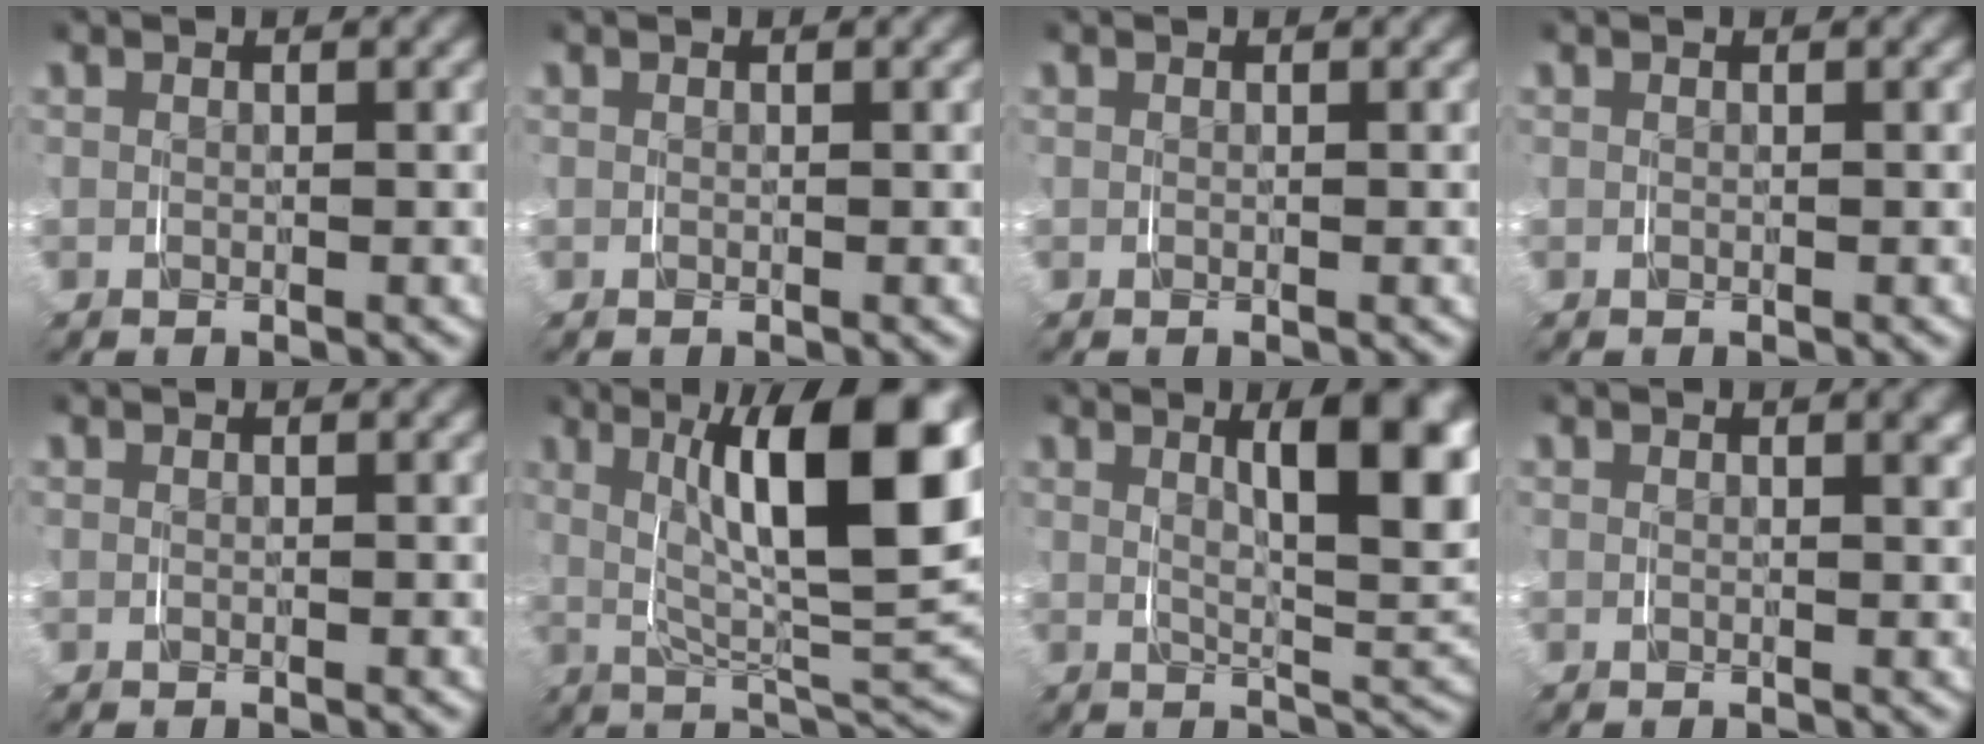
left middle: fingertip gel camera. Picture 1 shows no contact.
{"total": 0.0}
{"total": 0.0}
{"total": 0.0}
{"total": 0.0}
{"total": 11.0, "force": [4.4, 1.7, 10.0], "torque": [-0.118, 0.026, 0.058]}
{"total": 8.0, "force": [3.2, 1.6, 7.1], "torque": [-0.064, 0.014, 0.047]}
{"total": 0.7, "force": [0.5, -0.1, 0.4], "torque": [0.001, 0.002, 0.008]}